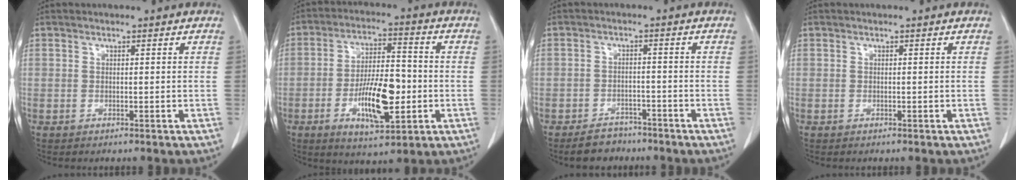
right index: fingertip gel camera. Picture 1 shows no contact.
{"total": 12.0, "force": [-3.0, 3.9, 10.9], "torque": [-0.196, 0.001, -0.047]}
{"total": 4.6, "force": [-3.7, 2.5, 0.9], "torque": [-0.018, 0.005, -0.058]}
{"total": 0.0}